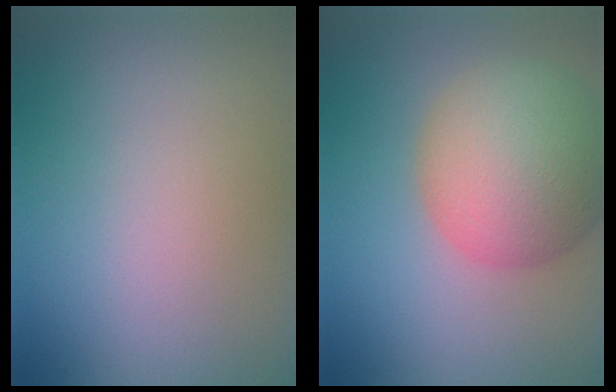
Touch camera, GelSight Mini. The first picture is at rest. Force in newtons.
{"total": 9.4, "press": 9.4, "slide": 0.6}